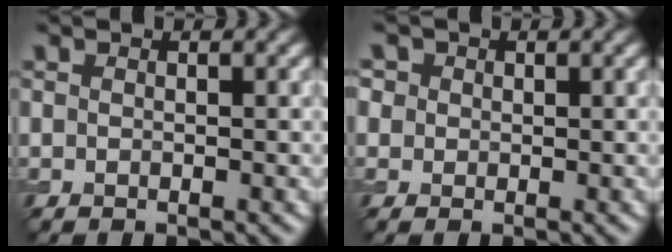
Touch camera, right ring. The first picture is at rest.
{"total": 2.9, "force": [1.4, 2.3, 1.1], "torque": [-0.028, 0.005, 0.019]}